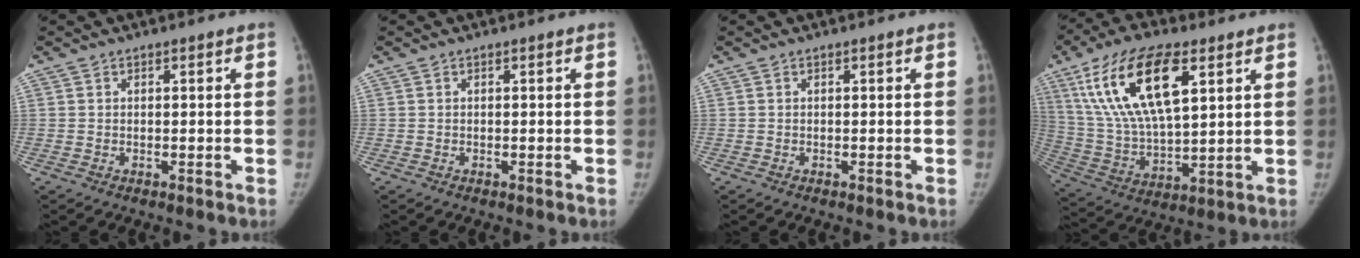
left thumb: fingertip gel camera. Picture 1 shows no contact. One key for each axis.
{"total": 0.0}
{"total": 0.0}
{"total": 20.8, "fx": 8.9, "fy": 8.8, "fz": 16.6, "tx": -0.307, "ty": -0.021, "tz": 0.168}